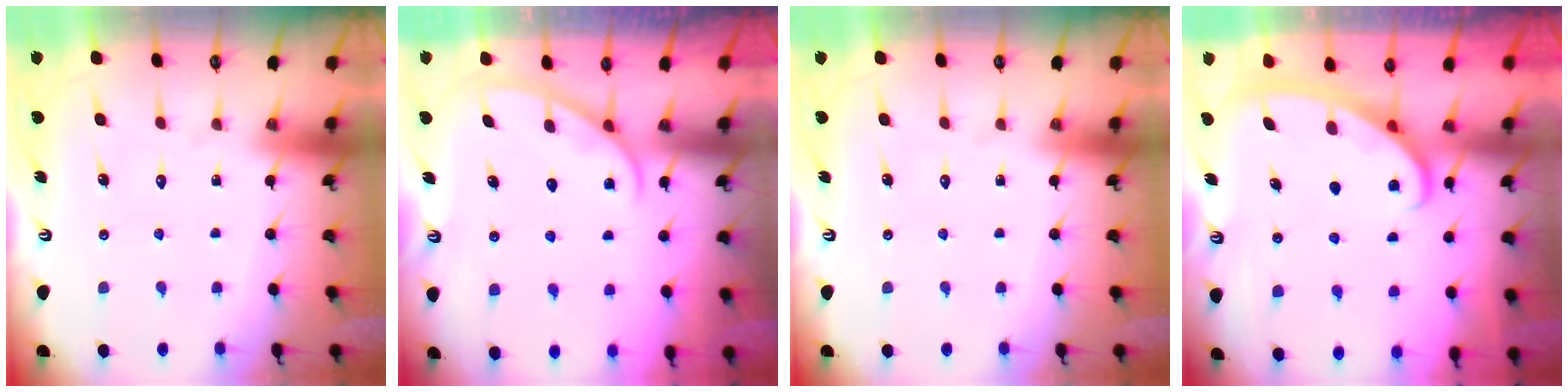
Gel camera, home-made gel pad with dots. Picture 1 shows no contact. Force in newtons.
{"total": 1.6, "press": 1.6, "slide": 0.3}
{"total": 0.0}
{"total": 2.8, "press": 2.8, "slide": 0.5}